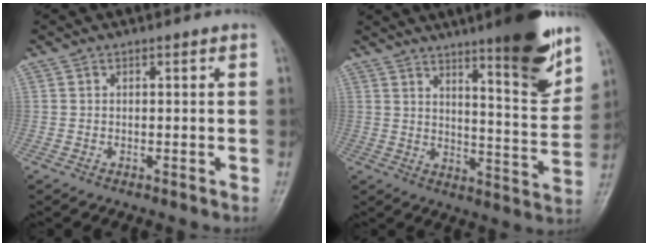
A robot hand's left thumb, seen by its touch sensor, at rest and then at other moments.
{"total": 14.9, "force": [9.8, 2.3, 11.0], "torque": [-0.130, -0.067, 0.146]}